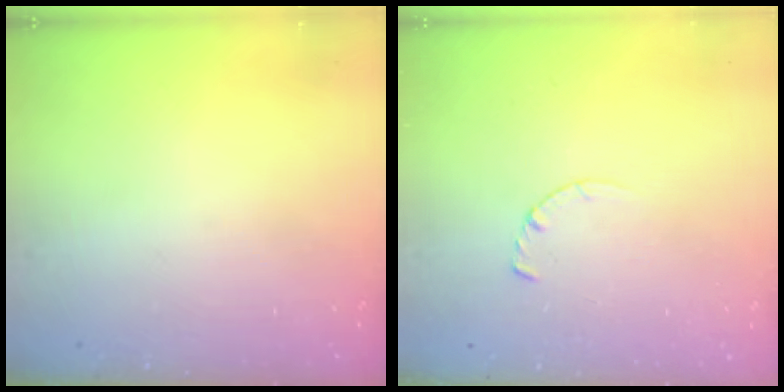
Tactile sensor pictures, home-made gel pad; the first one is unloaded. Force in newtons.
{"total": 2.8, "press": 2.8, "slide": 0.4}